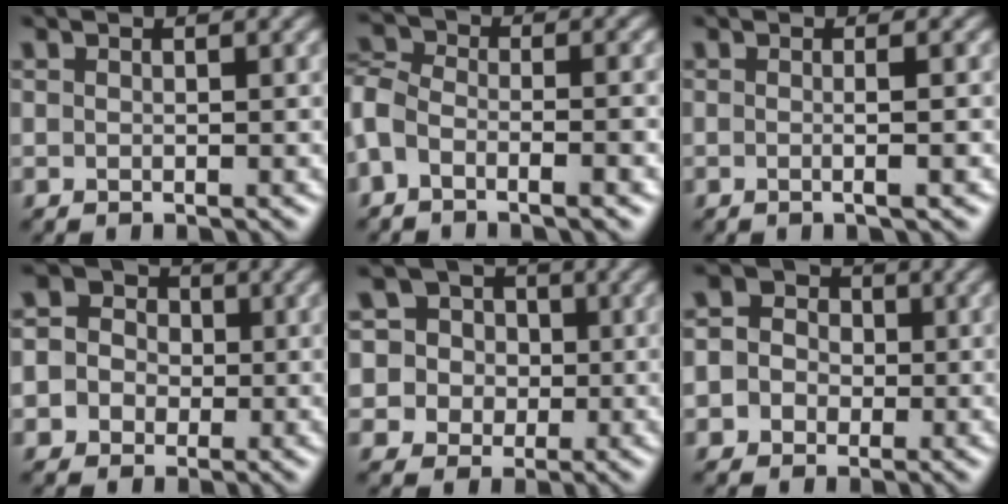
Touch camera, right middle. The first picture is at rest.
{"total": 5.7, "force": [-2.7, 2.8, 4.2], "torque": [-0.065, 0.010, -0.044]}
{"total": 2.5, "force": [0.0, 0.9, 2.3], "torque": [-0.017, -0.004, -0.018]}
{"total": 6.5, "force": [-0.8, 6.1, 2.1], "torque": [-0.034, 0.018, -0.045]}
{"total": 7.8, "force": [1.7, 7.3, 2.2], "torque": [-0.055, 0.042, 0.014]}
{"total": 5.9, "force": [-0.7, 5.5, 2.0], "torque": [-0.027, 0.020, -0.040]}